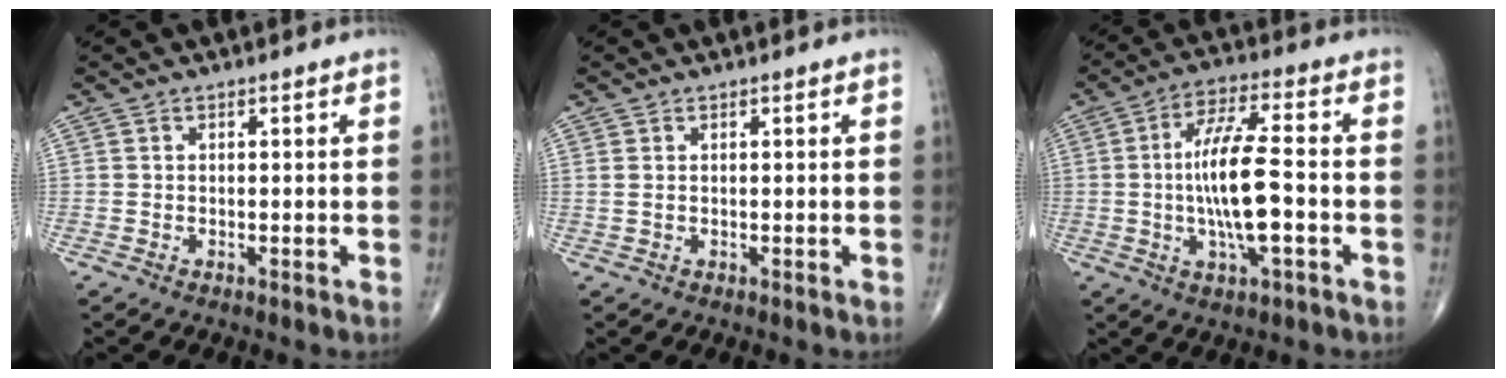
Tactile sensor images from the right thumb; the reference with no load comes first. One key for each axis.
{"total": 0.8, "fx": 0.3, "fy": 0.3, "fz": 0.7, "tx": -0.021, "ty": 0.008, "tz": 0.011}
{"total": 12.8, "fx": -1.4, "fy": 3.4, "fz": 12.2, "tx": -0.234, "ty": 0.017, "tz": -0.025}